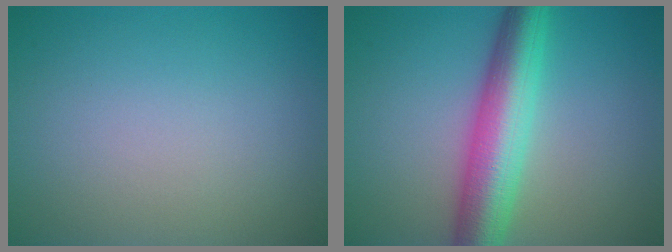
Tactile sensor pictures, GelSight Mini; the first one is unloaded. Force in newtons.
{"total": 7.4, "press": 7.4, "slide": 0.2}